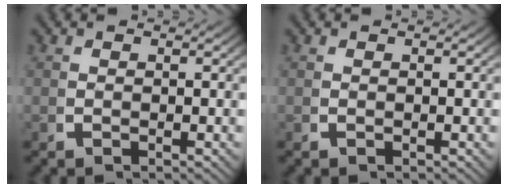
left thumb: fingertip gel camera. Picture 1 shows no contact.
{"total": 0.0}